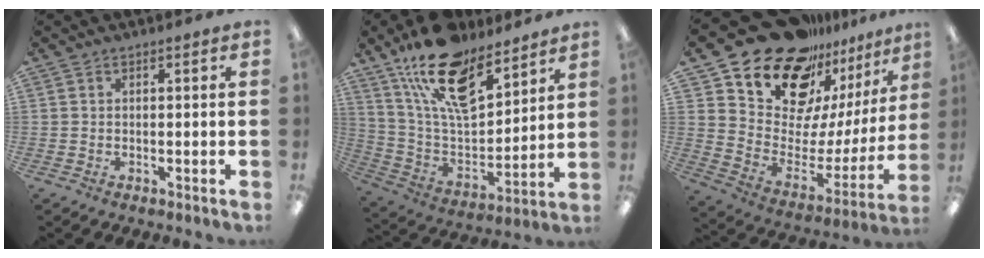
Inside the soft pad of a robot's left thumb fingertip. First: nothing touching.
{"total": 20.0, "force": [14.2, 8.7, 11.1], "torque": [-0.205, -0.081, 0.254]}
{"total": 21.8, "force": [17.2, 10.9, 7.7], "torque": [-0.127, -0.130, 0.311]}